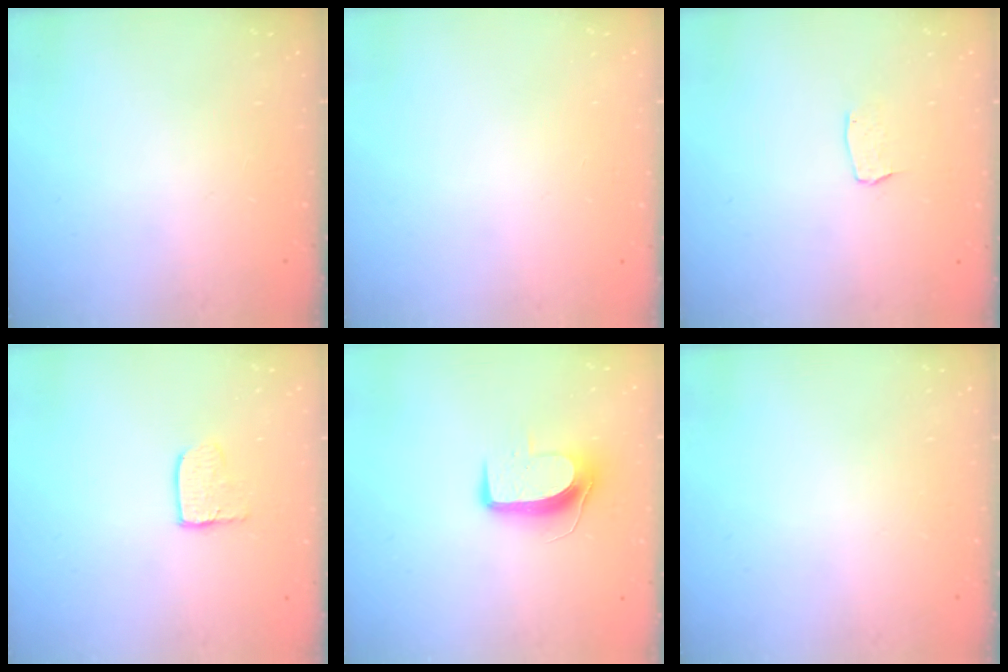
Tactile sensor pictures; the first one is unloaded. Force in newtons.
{"total": 0.0}
{"total": 3.0, "press": 3.0, "slide": 0.2}
{"total": 3.3, "press": 3.3, "slide": 0.3}
{"total": 9.4, "press": 9.4, "slide": 0.3}
{"total": 0.0}